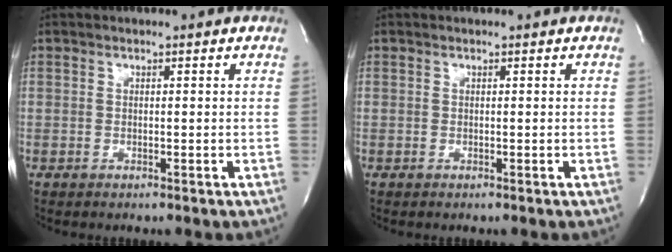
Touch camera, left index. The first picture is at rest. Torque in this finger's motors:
{"motor_torque": [-0.02, 0.02, 0.02, 0.00]}